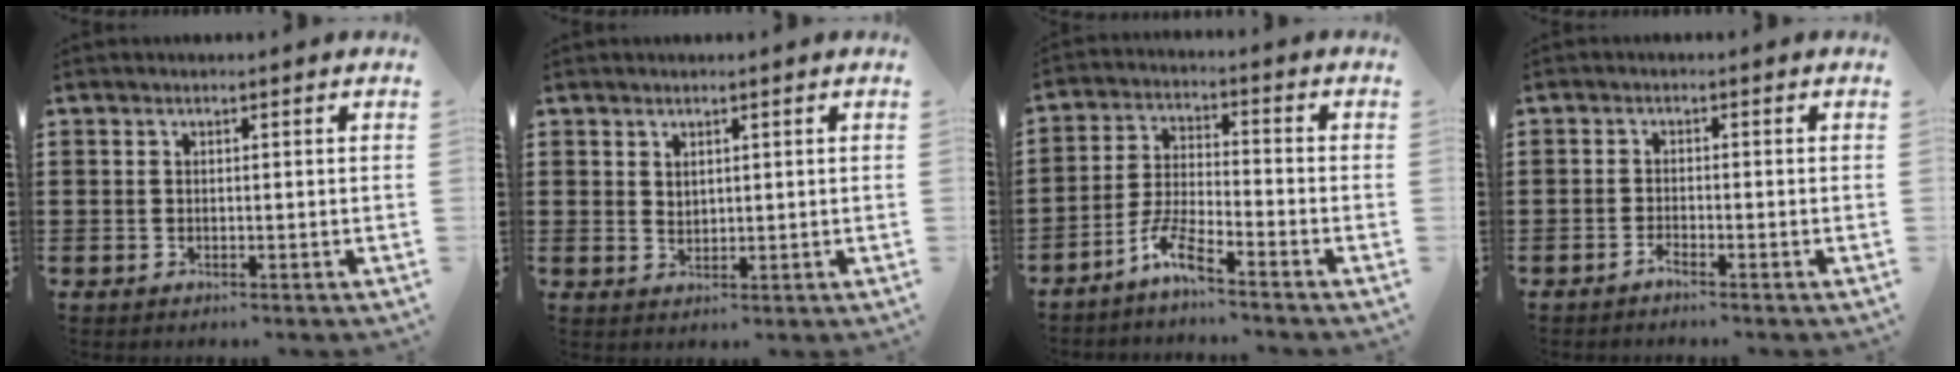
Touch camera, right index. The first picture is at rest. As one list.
[{"total": 1.6, "force": [1.4, 0.8, 0.3], "torque": [-0.007, 0.001, 0.028]}, {"total": 5.9, "force": [-4.7, 0.6, 3.4], "torque": [-0.088, -0.006, -0.096]}, {"total": 1.3, "force": [-1.2, -0.1, 0.5], "torque": [-0.011, -0.001, -0.023]}]